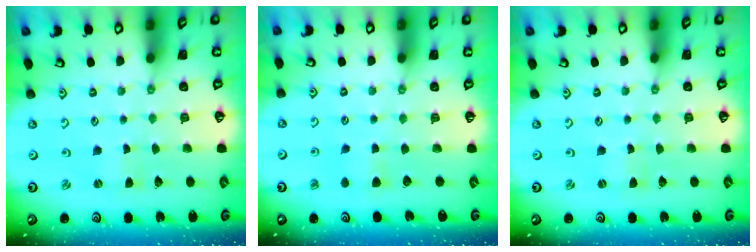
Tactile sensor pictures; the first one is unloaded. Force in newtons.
{"total": 4.5, "press": 4.4, "slide": 0.8}
{"total": 0.0}